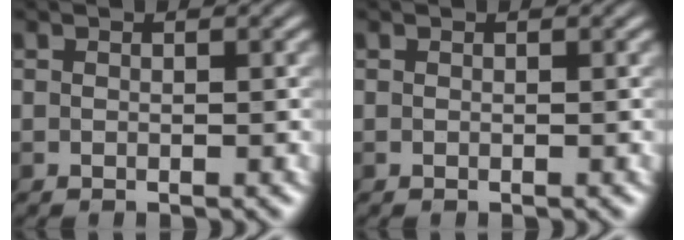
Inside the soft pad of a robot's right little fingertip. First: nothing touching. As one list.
[{"total": 0.0}]